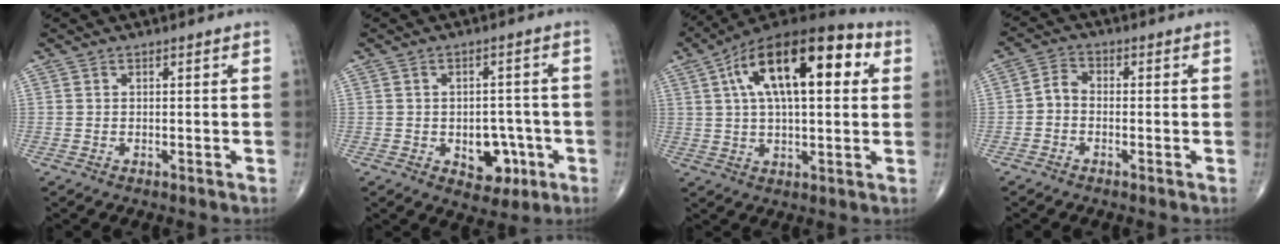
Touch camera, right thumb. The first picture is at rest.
{"total": 7.6, "force": [-2.5, 5.2, 4.9], "torque": [-0.027, 0.019, -0.024]}
{"total": 21.5, "force": [6.5, 9.3, 18.3], "torque": [-0.287, 0.020, 0.096]}
{"total": 3.1, "force": [-1.0, 2.3, 1.9], "torque": [-0.029, 0.016, -0.032]}